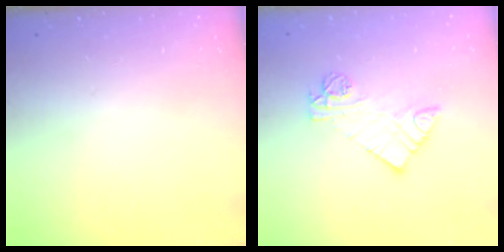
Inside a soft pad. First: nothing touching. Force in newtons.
{"total": 10.1, "press": 10.0, "slide": 0.7}